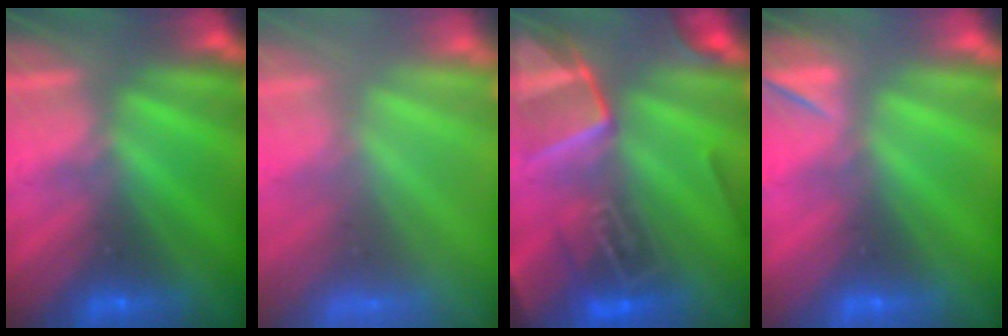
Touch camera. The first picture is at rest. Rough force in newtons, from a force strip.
{"total": 8.6}
{"total": 5.7}
{"total": 4.6}